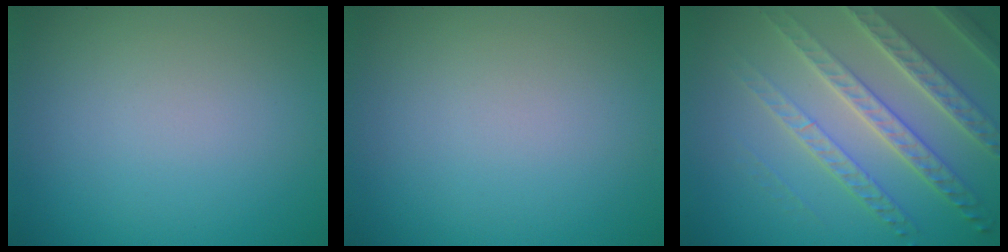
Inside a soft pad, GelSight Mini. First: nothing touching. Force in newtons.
{"total": 0.0}
{"total": 7.2, "press": 5.1, "slide": 5.1}